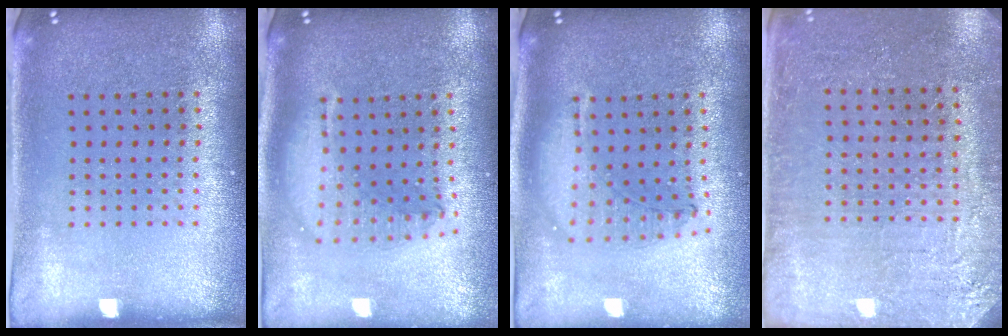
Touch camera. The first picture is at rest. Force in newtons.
{"total": 1.9, "press": 1.6, "slide": 1.1}
{"total": 1.2, "press": 1.1, "slide": 0.3}
{"total": 2.8, "press": 2.8, "slide": 0.4}